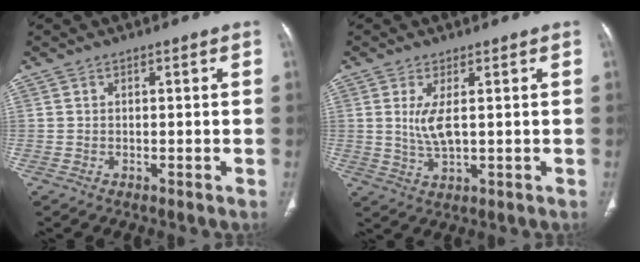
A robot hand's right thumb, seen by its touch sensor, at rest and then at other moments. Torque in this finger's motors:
{"motor_torque": [0.12, 0.13, 0.28, 0.37, 0.05]}